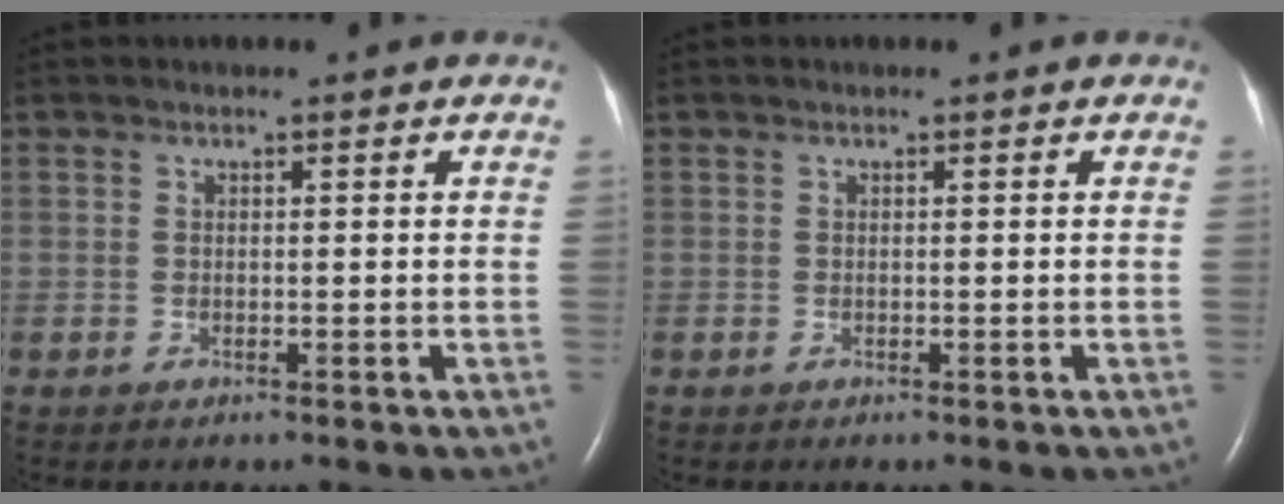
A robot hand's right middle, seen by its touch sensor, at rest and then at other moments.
{"total": 0.0}